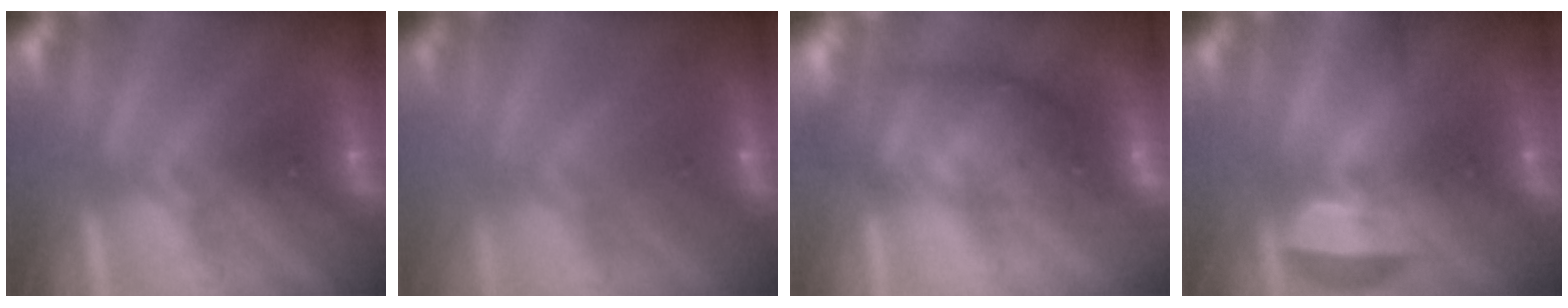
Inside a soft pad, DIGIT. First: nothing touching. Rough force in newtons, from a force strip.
{"total": 6.3}
{"total": 5.9}
{"total": 7.3}